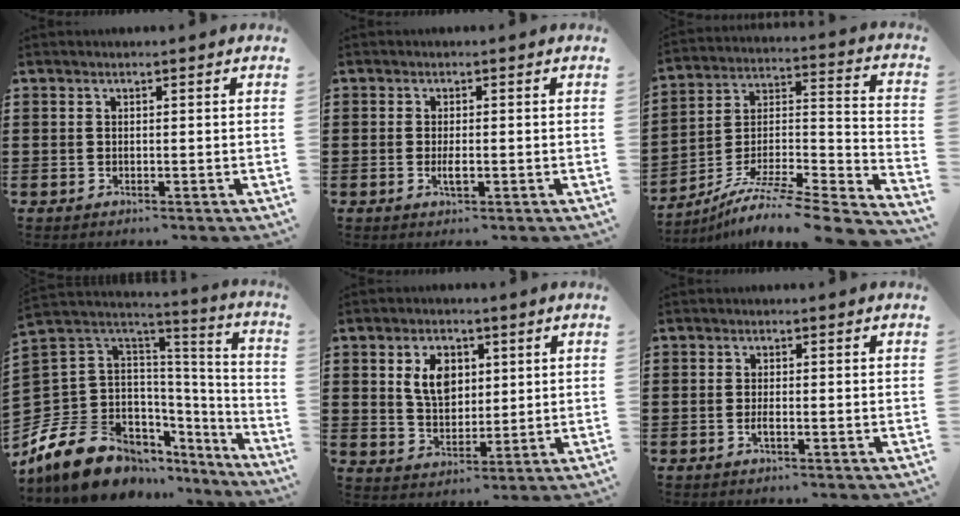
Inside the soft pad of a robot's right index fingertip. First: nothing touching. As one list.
[{"total": 2.2, "force": [-0.5, 0.6, 2.0], "torque": [-0.043, -0.003, -0.011]}, {"total": 7.1, "force": [-5.4, 1.0, 4.4], "torque": [-0.074, -0.007, -0.109]}, {"total": 14.8, "force": [-10.1, 9.0, 6.0], "torque": [-0.154, 0.012, -0.174]}, {"total": 6.4, "force": [2.0, 4.4, 4.2], "torque": [-0.089, 0.012, 0.032]}, {"total": 1.1, "force": [-0.4, 0.1, 1.0], "torque": [-0.026, -0.007, -0.007]}]